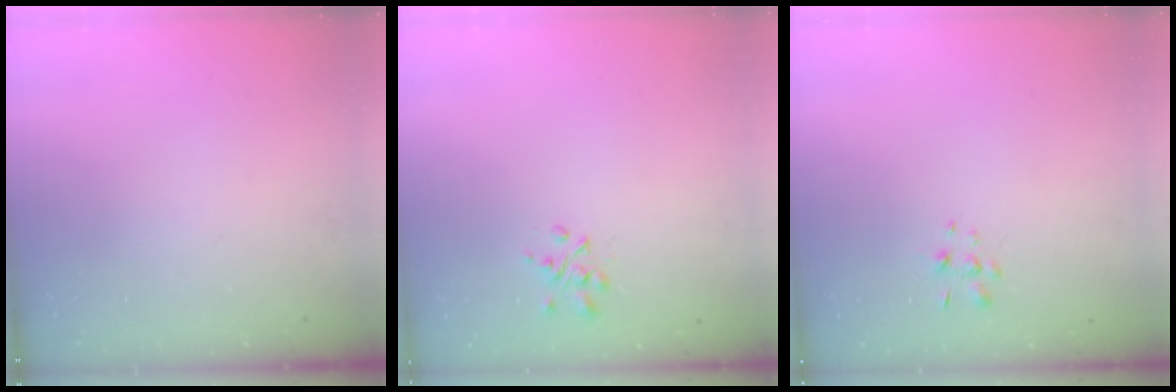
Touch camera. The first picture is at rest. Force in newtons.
{"total": 2.0, "press": 1.9, "slide": 0.5}
{"total": 1.3, "press": 1.2, "slide": 0.5}